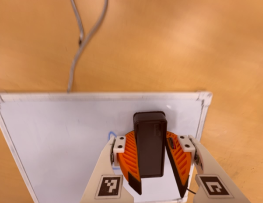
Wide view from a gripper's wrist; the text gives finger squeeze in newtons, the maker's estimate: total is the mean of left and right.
{"total": 10.2, "left": 11.2, "right": 9.2}